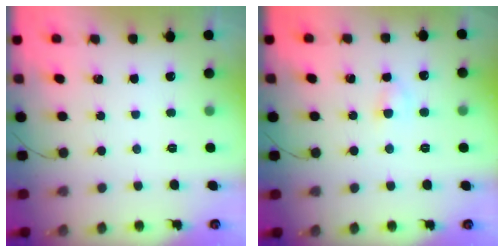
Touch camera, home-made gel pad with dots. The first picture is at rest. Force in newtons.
{"total": 3.3, "press": 3.0, "slide": 1.2}